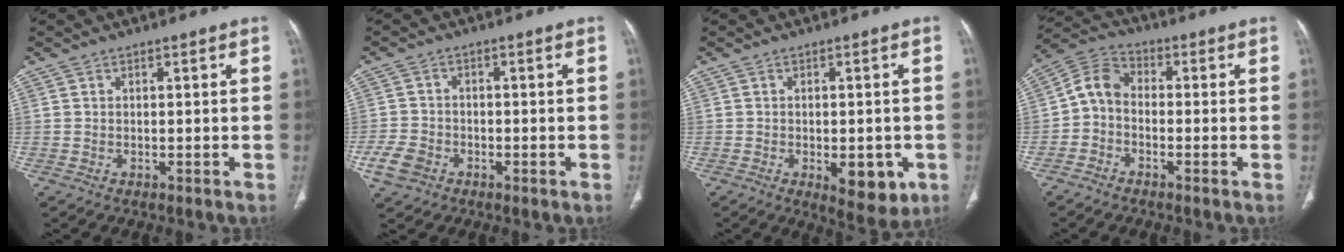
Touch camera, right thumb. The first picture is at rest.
{"total": 5.0, "force": [-2.3, 3.7, 2.3], "torque": [-0.045, 0.014, -0.041]}
{"total": 8.0, "force": [-2.5, 3.9, 6.6], "torque": [-0.067, -0.005, -0.020]}
{"total": 5.9, "force": [-1.4, 4.3, 3.8], "torque": [-0.062, 0.028, -0.044]}